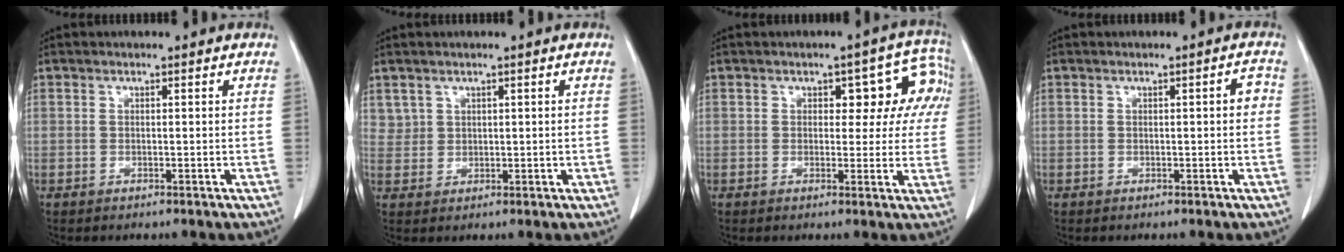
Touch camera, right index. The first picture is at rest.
{"total": 2.5, "force": [1.5, 2.0, 0.1], "torque": [0.007, 0.004, 0.029]}
{"total": 7.1, "force": [1.9, 4.0, 5.5], "torque": [-0.042, 0.031, 0.020]}
{"total": 1.6, "force": [0.0, 0.4, 1.5], "torque": [-0.017, 0.005, -0.001]}